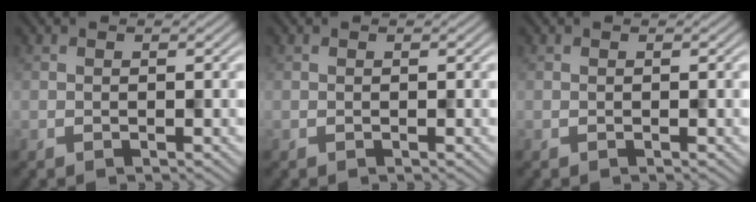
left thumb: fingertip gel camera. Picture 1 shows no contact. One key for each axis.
{"total": 0.0}
{"total": 0.0}